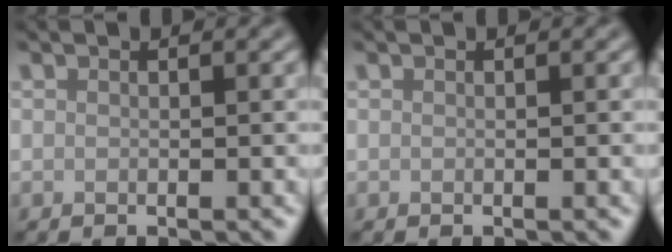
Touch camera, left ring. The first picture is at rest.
{"total": 0.0}